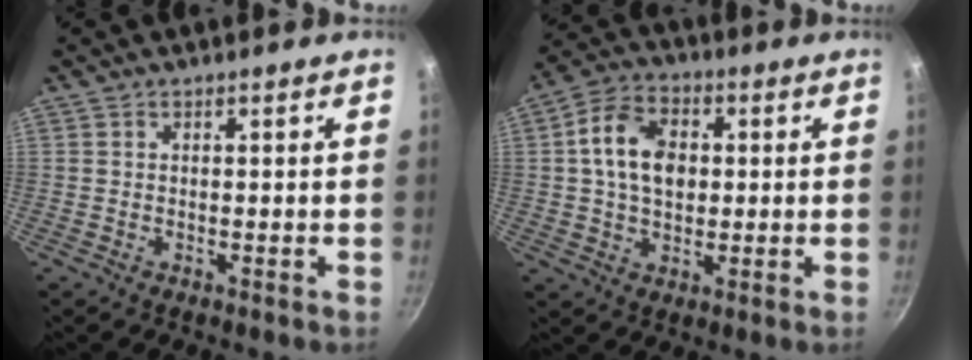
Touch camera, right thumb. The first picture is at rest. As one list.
[{"total": 11.2, "force": [1.4, 7.9, 7.8], "torque": [-0.120, 0.013, 0.014]}]